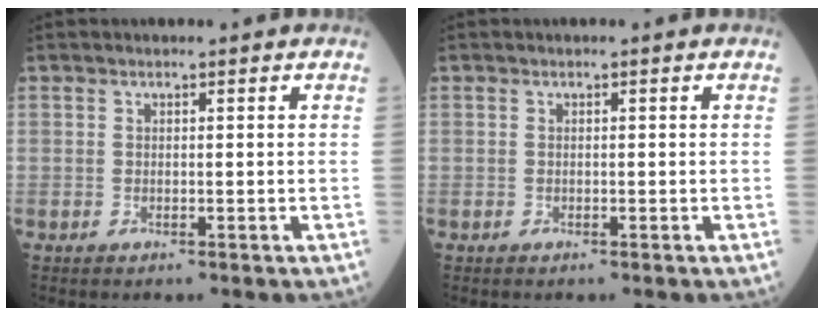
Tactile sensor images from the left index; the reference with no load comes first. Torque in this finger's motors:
{"motor_torque": [0.02, -0.02, 0.01, 0.00]}